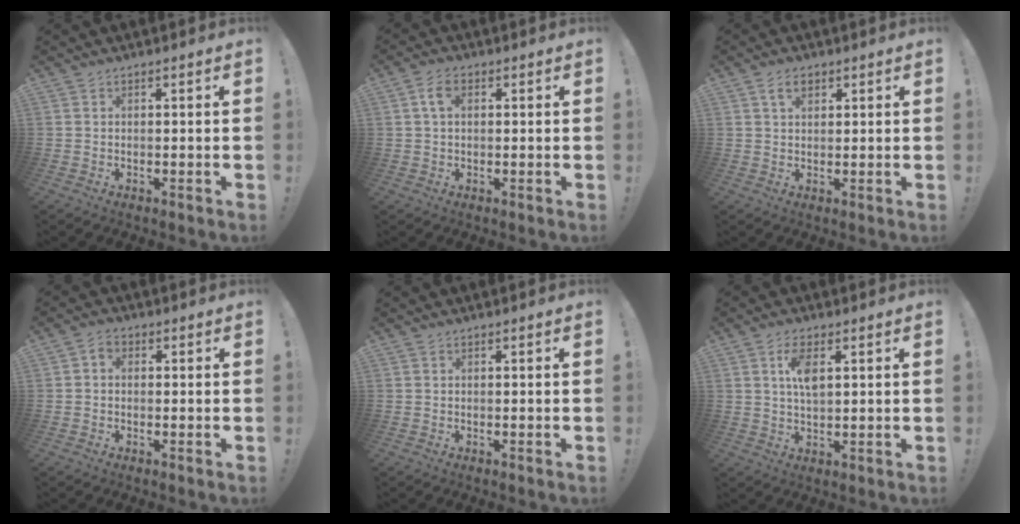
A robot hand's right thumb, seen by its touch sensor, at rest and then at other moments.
{"total": 4.5, "force": [1.3, 2.6, 3.4], "torque": [-0.060, 0.005, 0.023]}
{"total": 3.8, "force": [1.8, 2.2, 2.5], "torque": [-0.046, 0.003, 0.033]}
{"total": 2.3, "force": [-0.5, 1.7, 1.5], "torque": [-0.024, 0.006, -0.011]}
{"total": 0.0}
{"total": 6.6, "force": [2.2, 3.0, 5.5], "torque": [-0.094, 0.000, 0.036]}